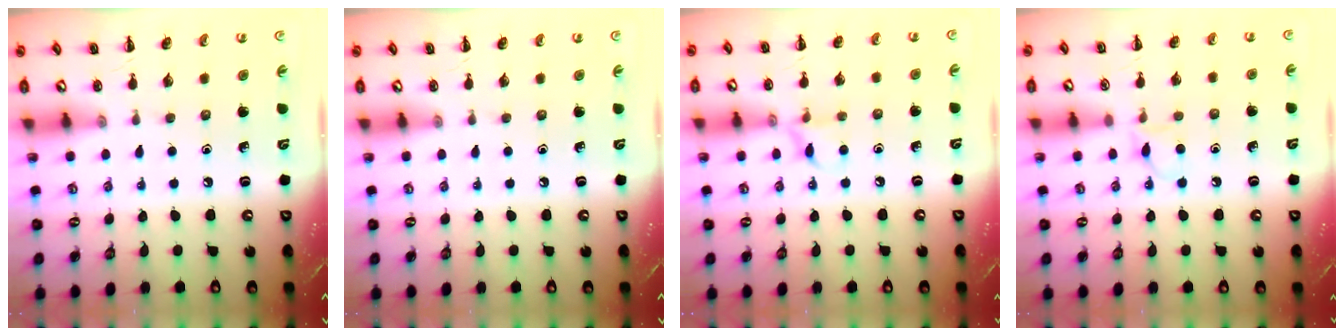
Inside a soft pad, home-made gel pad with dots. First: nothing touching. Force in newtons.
{"total": 0.0}
{"total": 6.2, "press": 6.0, "slide": 1.4}
{"total": 4.1, "press": 3.8, "slide": 1.4}